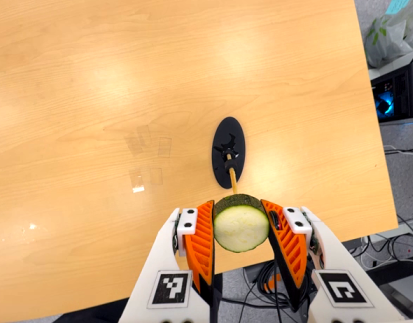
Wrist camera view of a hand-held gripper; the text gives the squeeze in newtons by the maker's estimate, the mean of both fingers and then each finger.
{"total": 12.2, "left": 11.0, "right": 13.4}